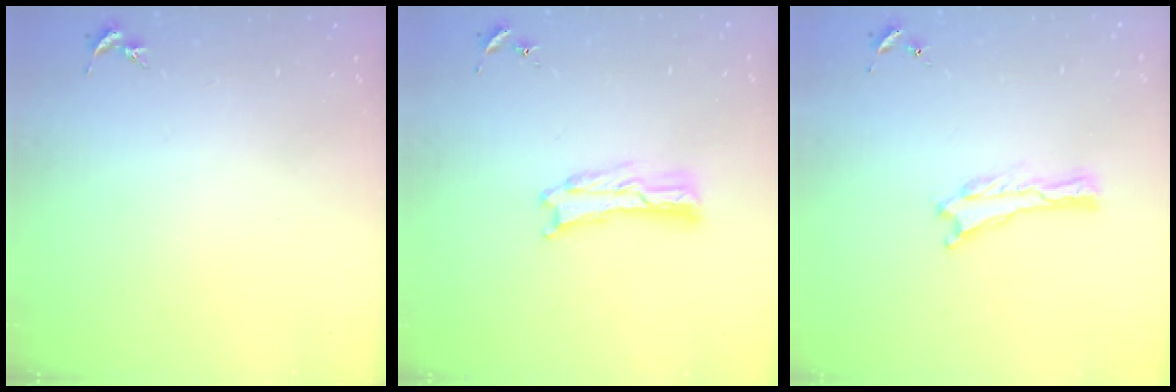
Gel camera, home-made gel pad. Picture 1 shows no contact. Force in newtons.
{"total": 0.8, "press": 0.8, "slide": 0.2}
{"total": 0.0}